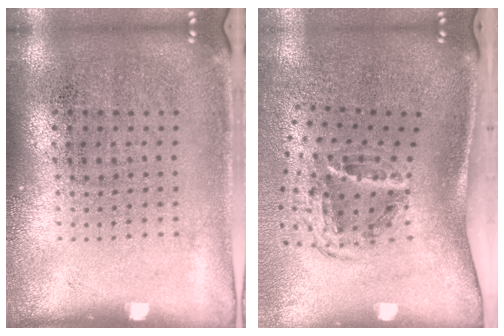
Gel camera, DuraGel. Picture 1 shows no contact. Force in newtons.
{"total": 1.9, "press": 1.2, "slide": 1.4}